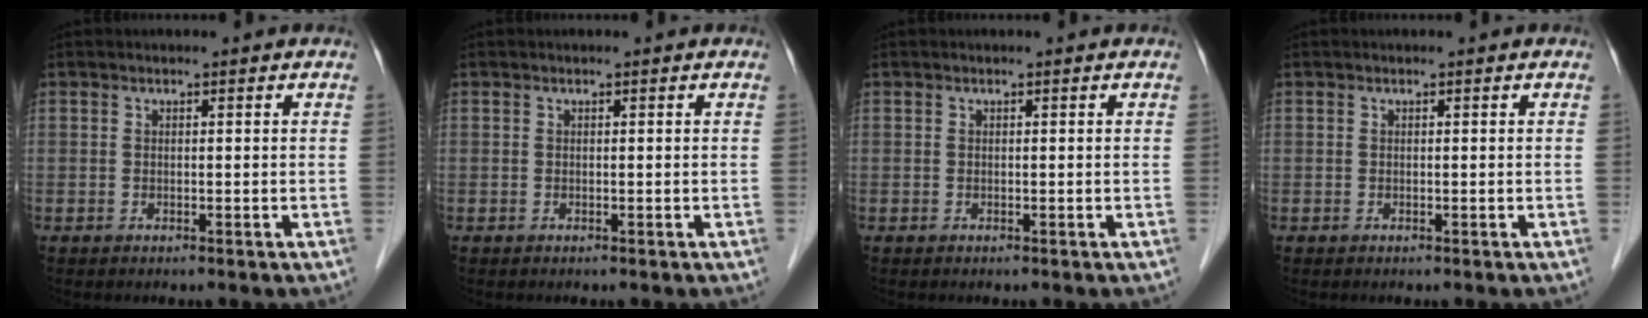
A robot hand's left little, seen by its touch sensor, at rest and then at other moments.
{"total": 0.0}
{"total": 0.0}
{"total": 0.0}